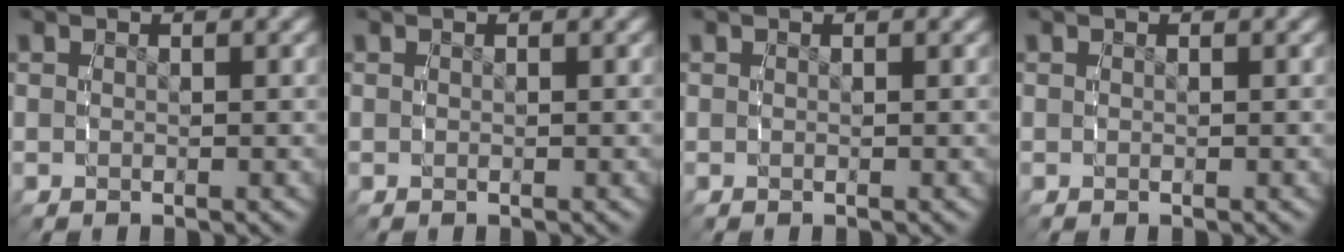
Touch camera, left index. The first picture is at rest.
{"total": 0.0}
{"total": 0.0}
{"total": 0.0}